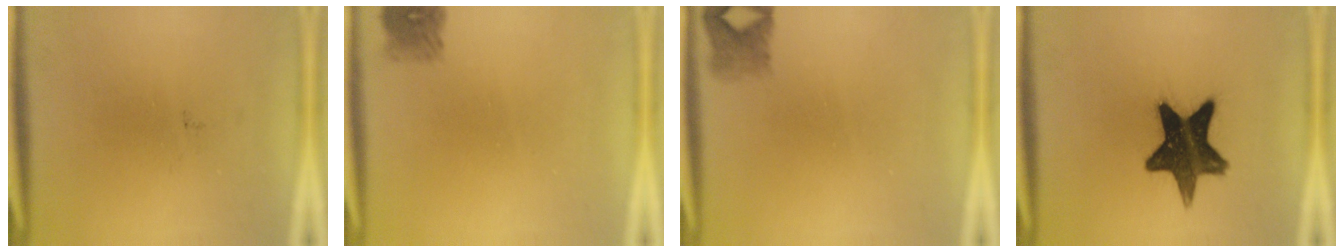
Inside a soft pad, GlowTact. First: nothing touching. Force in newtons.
{"total": 2.1}
{"total": 2.3}
{"total": 14.8}